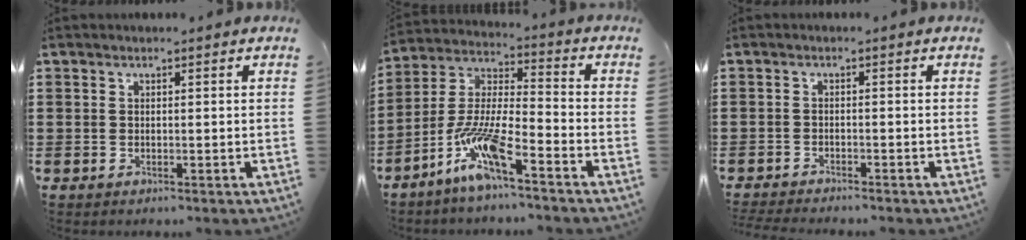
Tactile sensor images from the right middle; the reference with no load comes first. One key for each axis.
{"total": 10.4, "fx": -7.1, "fy": 1.2, "fz": 7.4, "tx": -0.174, "ty": -0.018, "tz": -0.145}
{"total": 1.8, "fx": -1.8, "fy": 0.0, "fz": 0.2, "tx": -0.007, "ty": 0.000, "tz": -0.037}